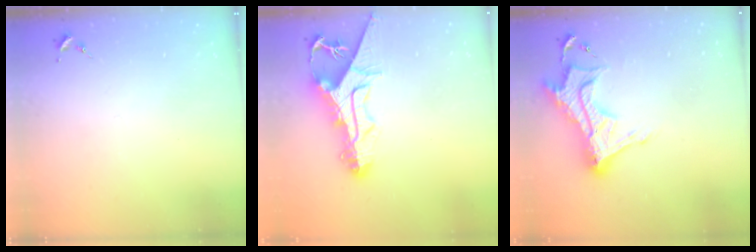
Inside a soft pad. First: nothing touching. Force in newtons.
{"total": 15.5, "press": 15.5, "slide": 1.3}
{"total": 15.5, "press": 15.5, "slide": 1.2}